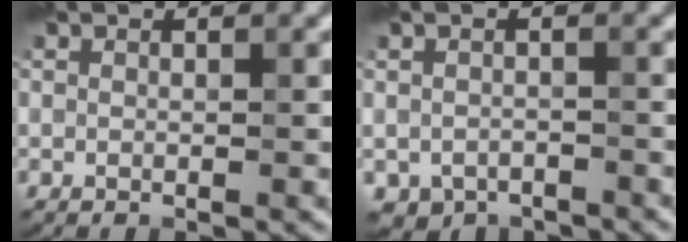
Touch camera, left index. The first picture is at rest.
{"total": 2.0, "force": [-1.6, 1.1, 0.5], "torque": [-0.003, -0.011, -0.028]}